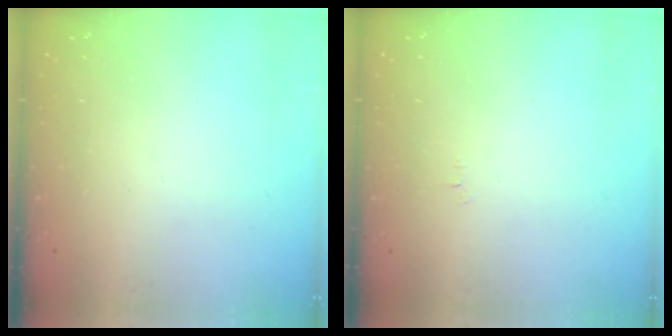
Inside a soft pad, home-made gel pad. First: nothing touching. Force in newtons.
{"total": 2.5, "press": 2.5, "slide": 0.3}